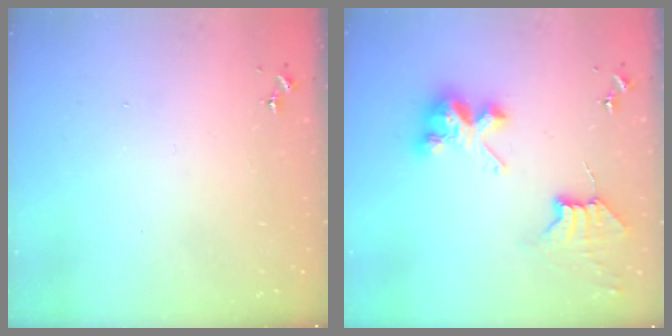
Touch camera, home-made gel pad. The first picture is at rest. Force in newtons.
{"total": 8.9, "press": 8.8, "slide": 0.6}